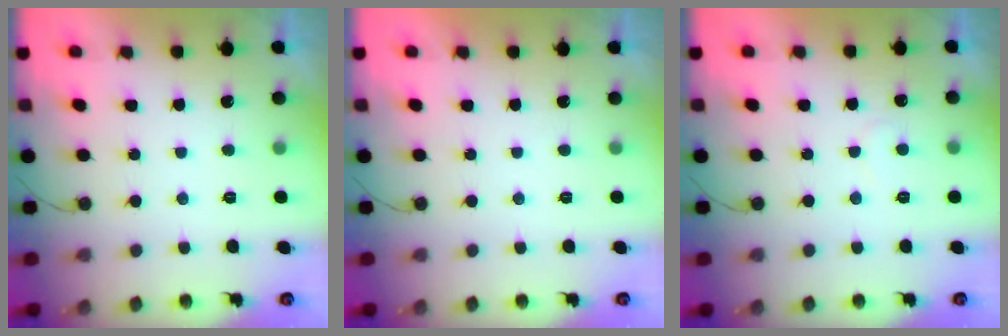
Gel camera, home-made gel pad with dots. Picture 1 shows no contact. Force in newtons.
{"total": 1.6, "press": 1.6, "slide": 0.0}
{"total": 5.3, "press": 5.3, "slide": 0.3}